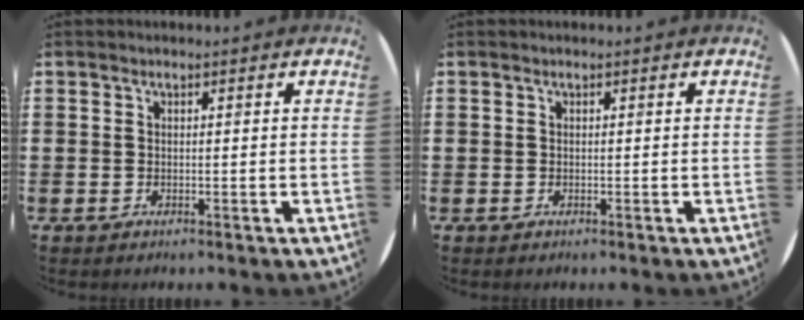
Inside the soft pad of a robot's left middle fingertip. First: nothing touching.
{"total": 0.0}